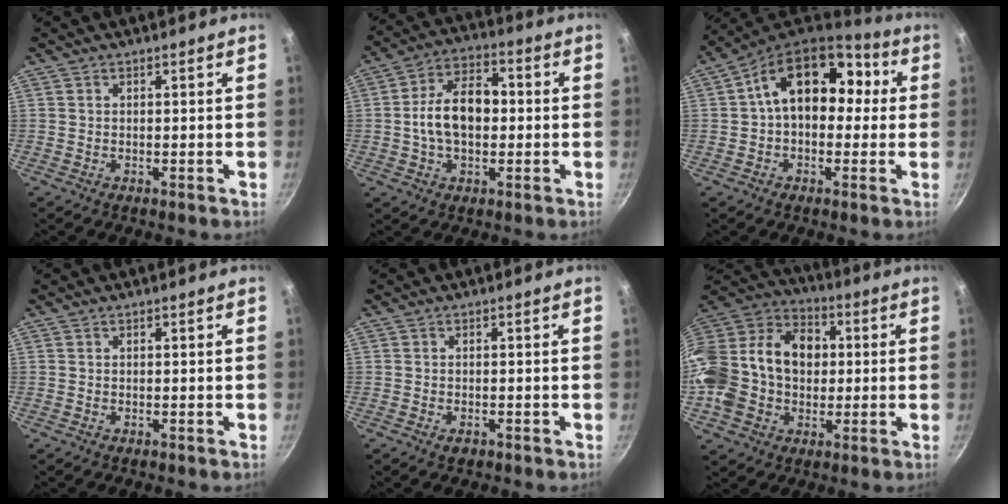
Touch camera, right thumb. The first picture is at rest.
{"total": 12.1, "force": [-0.2, 7.4, 9.6], "torque": [-0.161, 0.026, -0.009]}
{"total": 16.9, "force": [2.2, 10.9, 12.7], "torque": [-0.148, 0.050, 0.021]}
{"total": 0.0}
{"total": 1.2, "force": [-0.7, 0.7, 0.6], "torque": [-0.011, 0.005, -0.010]}
{"total": 24.6, "force": [-0.2, 18.3, 16.4], "torque": [-0.344, 0.038, 0.000]}